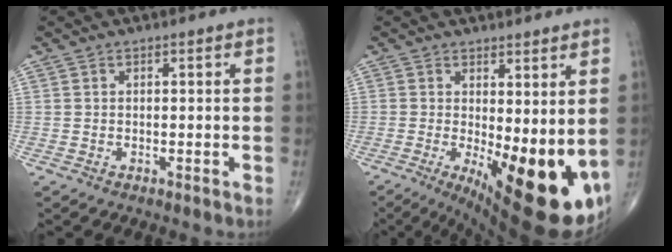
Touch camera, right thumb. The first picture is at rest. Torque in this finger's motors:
{"motor_torque": [1.73, 3.28, 0.69, -0.03, 0.36]}